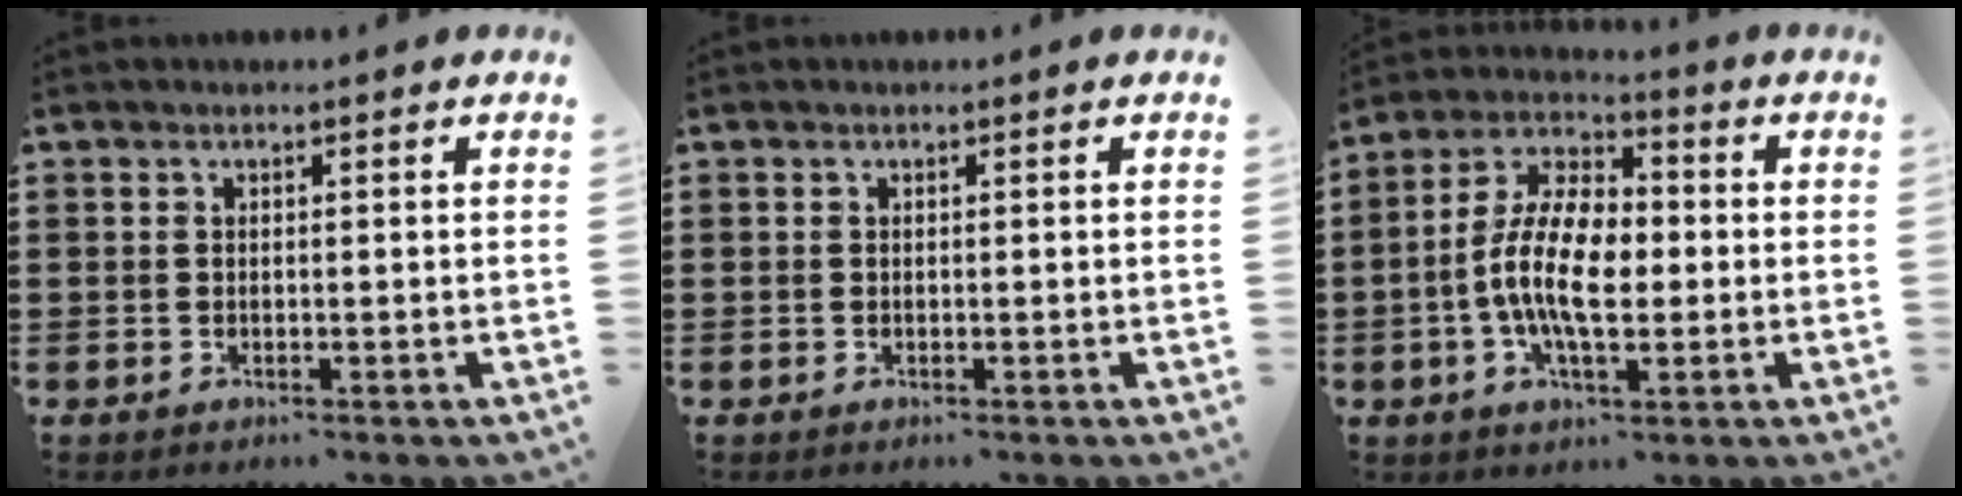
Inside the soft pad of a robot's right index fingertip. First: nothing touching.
{"total": 0.0}
{"total": 11.3, "force": [-1.6, 5.4, 9.8], "torque": [-0.219, -0.001, -0.035]}